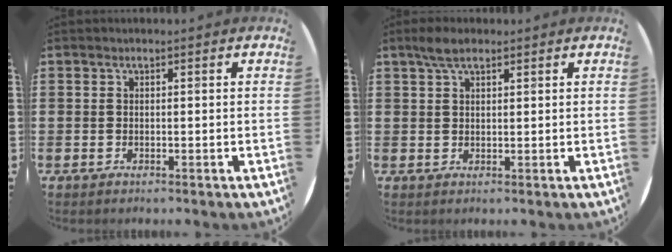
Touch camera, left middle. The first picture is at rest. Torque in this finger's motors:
{"motor_torque": [0.58, -0.46, 0.04, 0.02]}